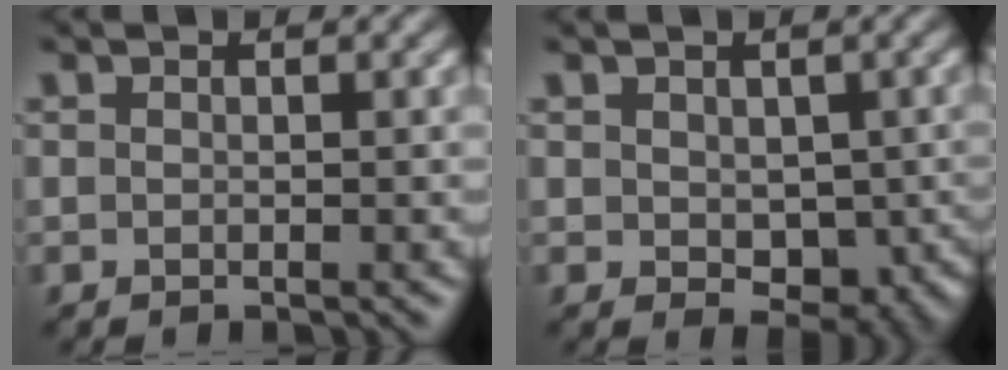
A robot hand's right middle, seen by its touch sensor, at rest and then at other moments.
{"total": 5.1, "force": [-0.2, 3.5, 3.7], "torque": [-0.052, -0.013, 0.006]}